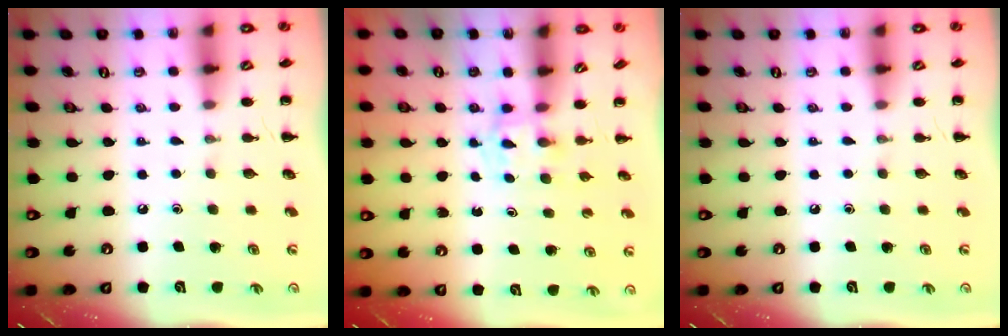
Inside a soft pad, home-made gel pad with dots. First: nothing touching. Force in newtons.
{"total": 2.4, "press": 2.2, "slide": 1.0}
{"total": 0.0}